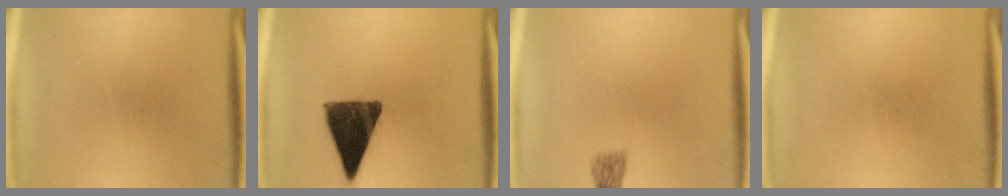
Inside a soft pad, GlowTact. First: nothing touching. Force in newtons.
{"total": 12.9}
{"total": 2.1}
{"total": 0.0}